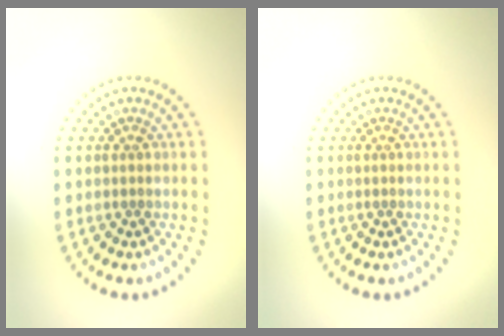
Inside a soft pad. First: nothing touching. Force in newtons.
{"total": 0.0}